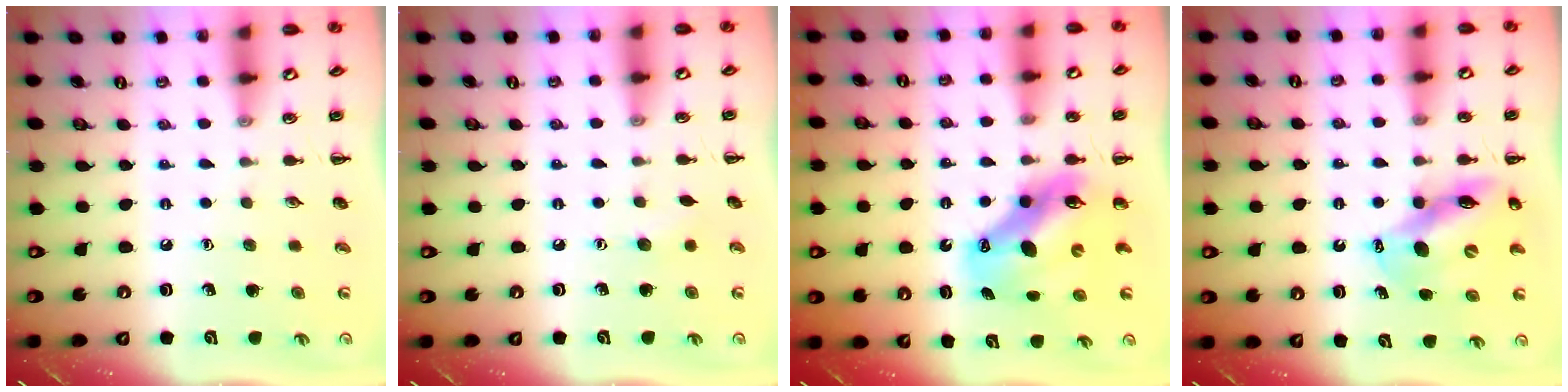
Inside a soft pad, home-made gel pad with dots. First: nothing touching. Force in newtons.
{"total": 4.0, "press": 3.9, "slide": 0.9}
{"total": 10.2, "press": 9.9, "slide": 2.6}
{"total": 11.0, "press": 10.6, "slide": 2.9}